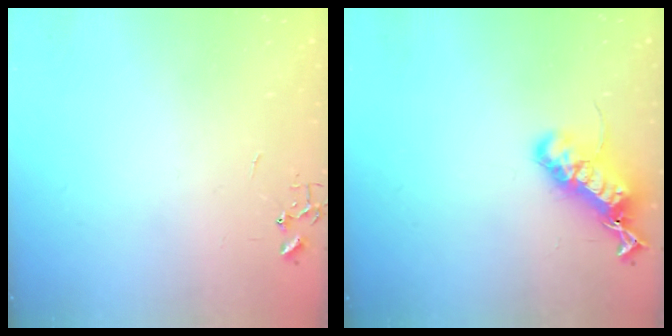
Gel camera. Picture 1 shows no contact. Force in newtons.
{"total": 18.4, "press": 18.4, "slide": 0.6}